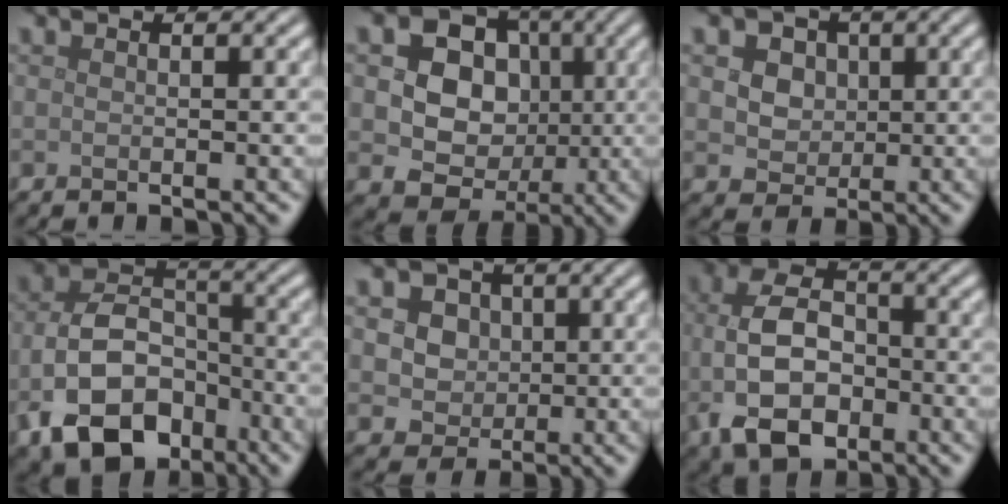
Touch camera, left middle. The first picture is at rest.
{"total": 10.1, "force": [1.1, 8.7, 4.9], "torque": [-0.074, 0.023, 0.002]}
{"total": 7.4, "force": [2.8, 5.7, 3.7], "torque": [-0.059, 0.024, 0.026]}
{"total": 9.4, "force": [-4.1, 6.1, 5.8], "torque": [-0.111, -0.012, -0.071]}
{"total": 6.8, "force": [2.3, 5.5, 3.3], "torque": [-0.053, 0.022, 0.021]}
{"total": 7.5, "force": [-1.8, 5.0, 5.3], "torque": [-0.113, -0.006, -0.038]}